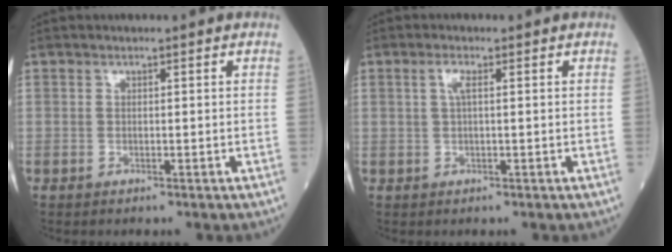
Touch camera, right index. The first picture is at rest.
{"total": 1.7, "force": [0.5, 0.3, 1.6], "torque": [-0.039, 0.004, 0.008]}